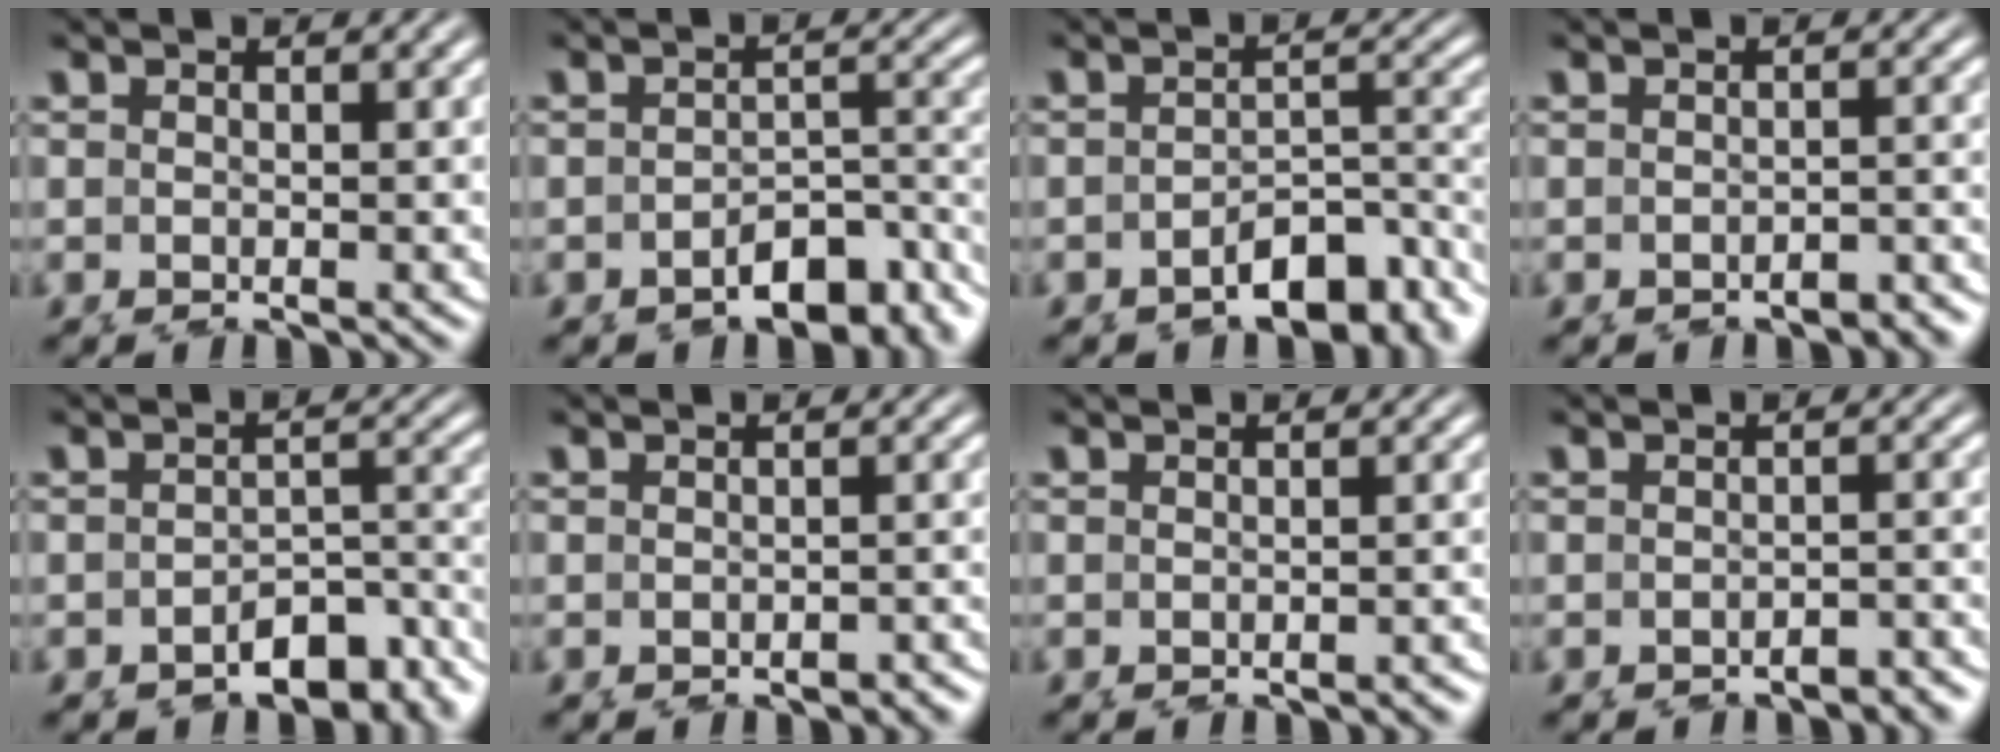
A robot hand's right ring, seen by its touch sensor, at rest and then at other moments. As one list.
[{"total": 4.5, "force": [-3.3, 1.6, 2.5], "torque": [-0.009, -0.008, -0.046]}, {"total": 4.8, "force": [-3.4, 1.8, 2.9], "torque": [-0.016, -0.012, -0.044]}, {"total": 2.3, "force": [-2.2, 0.4, 0.4], "torque": [0.003, -0.003, -0.035]}, {"total": 4.1, "force": [-3.3, 1.5, 2.1], "torque": [-0.004, -0.007, -0.046]}, {"total": 1.7, "force": [-1.6, 0.5, 0.3], "torque": [0.001, -0.002, -0.023]}, {"total": 1.0, "force": [-1.0, 0.0, 0.3], "torque": [-0.002, 0.002, -0.015]}, {"total": 2.6, "force": [-2.5, 0.4, 0.5], "torque": [0.002, -0.003, -0.040]}]